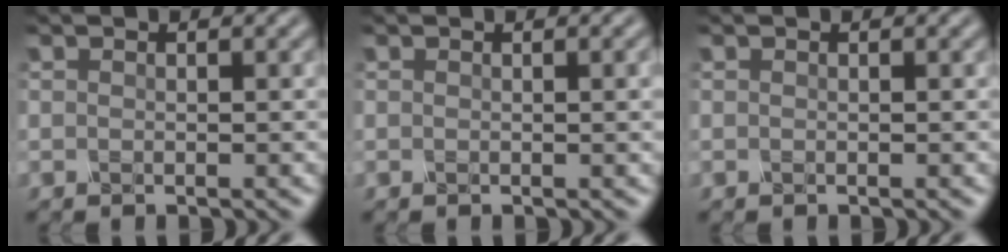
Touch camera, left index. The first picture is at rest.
{"total": 1.3, "force": [0.2, 0.3, 1.3], "torque": [-0.012, 0.004, 0.000]}
{"total": 0.0}